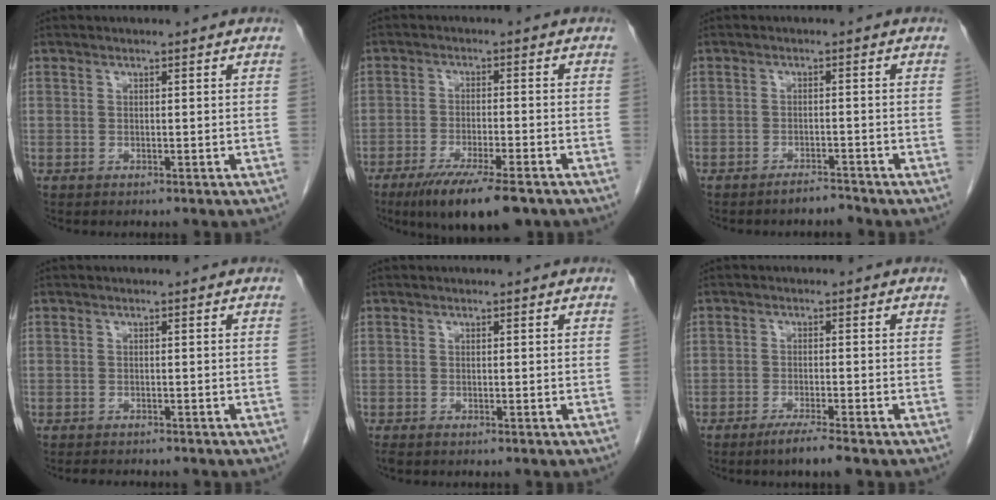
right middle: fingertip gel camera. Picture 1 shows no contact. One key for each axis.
{"total": 11.0, "fx": -7.7, "fy": 1.9, "fz": 7.7, "tx": -0.122, "ty": -0.022, "tz": -0.121}
{"total": 1.9, "fx": -1.8, "fy": 0.1, "fz": 0.3, "tx": -0.005, "ty": -0.003, "tz": -0.029}
{"total": 2.9, "fx": -2.6, "fy": 0.7, "fz": 1.0, "tx": -0.019, "ty": -0.006, "tz": -0.033}
{"total": 0.6, "fx": -0.5, "fy": 0.1, "fz": 0.3, "tx": -0.011, "ty": -0.003, "tz": -0.009}
{"total": 3.4, "fx": -2.5, "fy": -0.2, "fz": 2.3, "tx": -0.045, "ty": -0.007, "tz": -0.048}